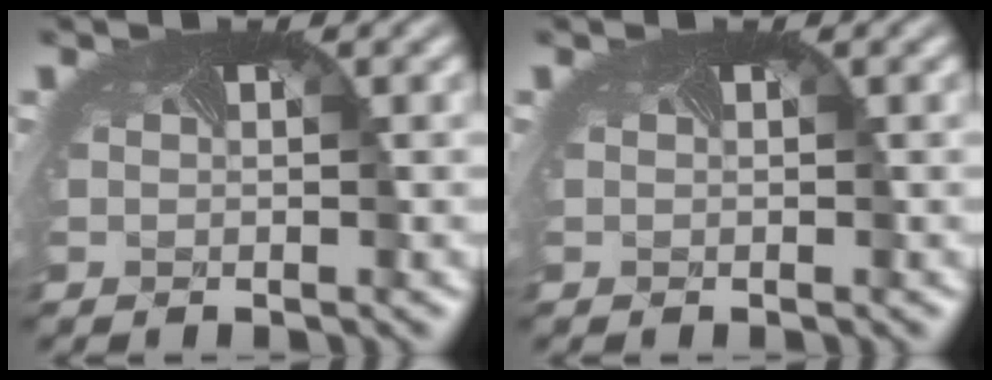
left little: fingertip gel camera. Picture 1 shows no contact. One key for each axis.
{"total": 0.0}